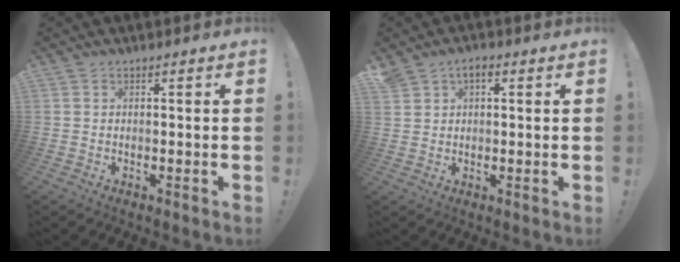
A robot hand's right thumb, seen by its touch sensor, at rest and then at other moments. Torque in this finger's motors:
{"motor_torque": [0.01, 0.03, 0.35, 0.23, 0.06]}